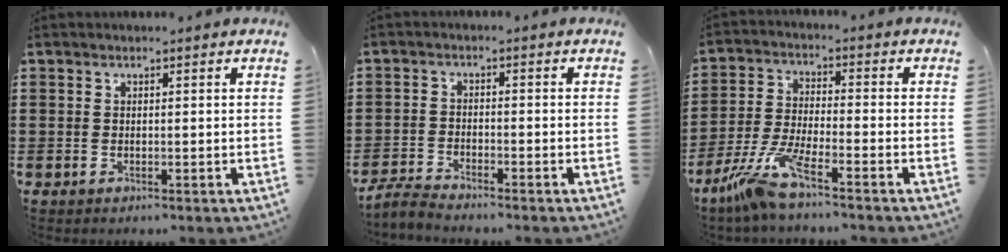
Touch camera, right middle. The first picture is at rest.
{"total": 2.9, "force": [-2.8, 0.2, 0.6], "torque": [-0.028, 0.000, -0.063]}
{"total": 7.4, "force": [-5.7, 0.0, 4.6], "torque": [-0.120, -0.021, -0.118]}